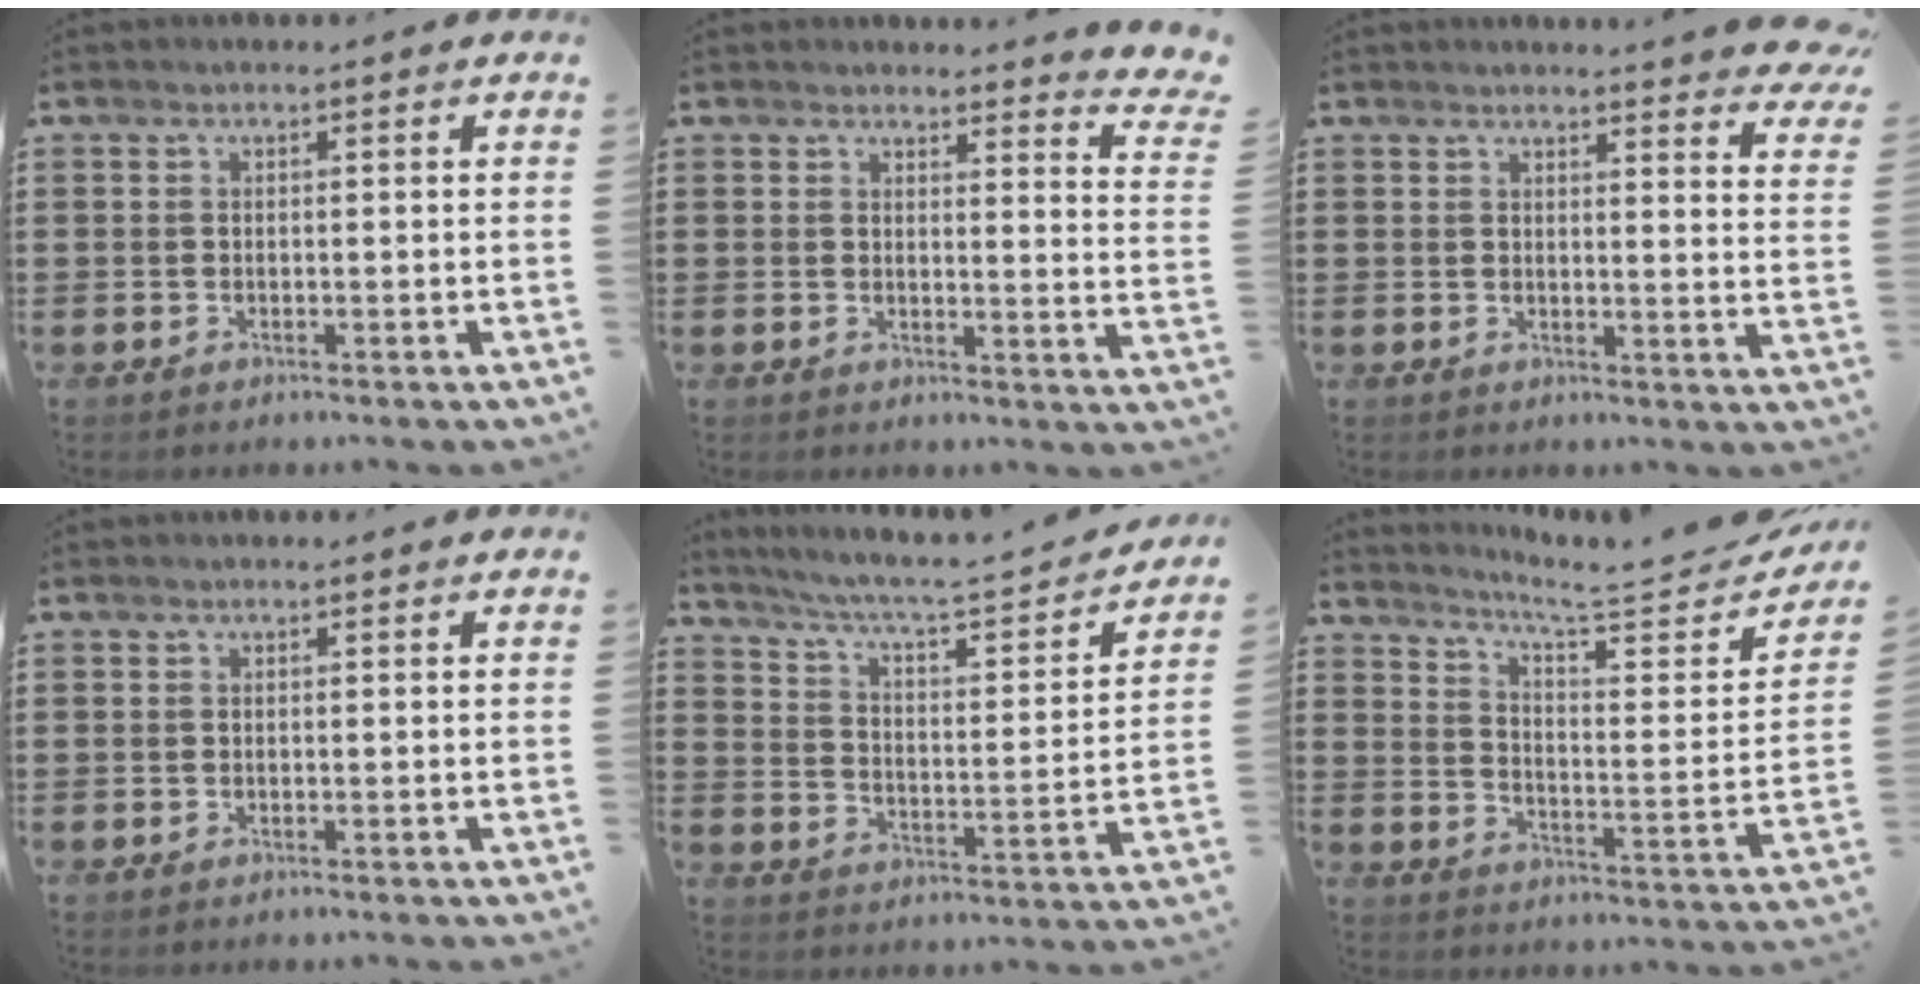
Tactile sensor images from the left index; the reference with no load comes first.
{"total": 3.0, "force": [2.9, 0.0, 0.7], "torque": [-0.022, -0.016, 0.050]}
{"total": 3.7, "force": [3.6, -0.4, 1.0], "torque": [-0.027, -0.017, 0.063]}
{"total": 0.0}
{"total": 4.0, "force": [3.3, 0.3, 2.2], "torque": [-0.063, -0.035, 0.045]}
{"total": 5.7, "force": [4.9, 0.2, 2.8], "torque": [-0.063, -0.045, 0.073]}